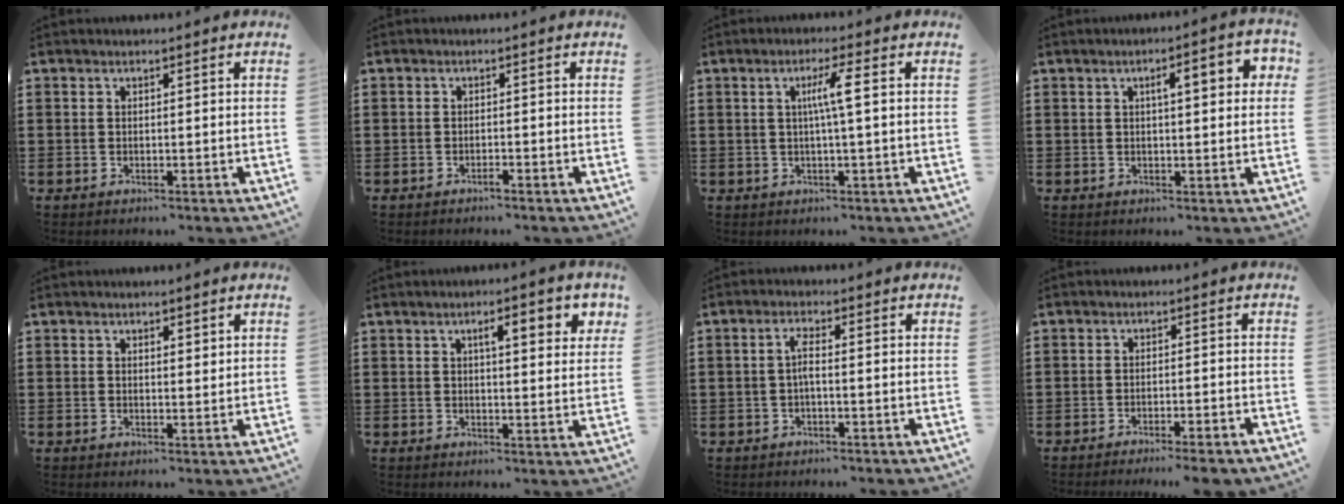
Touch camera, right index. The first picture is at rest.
{"total": 1.4, "force": [-1.4, 0.2, 0.3], "torque": [-0.010, 0.001, -0.027]}
{"total": 4.2, "force": [0.6, -0.2, 4.2], "torque": [-0.079, -0.001, 0.003]}
{"total": 4.3, "force": [1.1, 1.1, 4.1], "torque": [-0.062, 0.004, 0.010]}
{"total": 1.2, "force": [1.0, 0.5, 0.4], "torque": [-0.007, 0.005, 0.019]}
{"total": 4.6, "force": [1.9, 1.2, 4.0], "torque": [-0.068, 0.001, 0.025]}
{"total": 2.2, "force": [-0.5, 0.4, 2.1], "torque": [-0.049, 0.000, -0.013]}
{"total": 2.5, "force": [-2.3, -0.3, 0.9], "torque": [-0.016, 0.001, -0.047]}